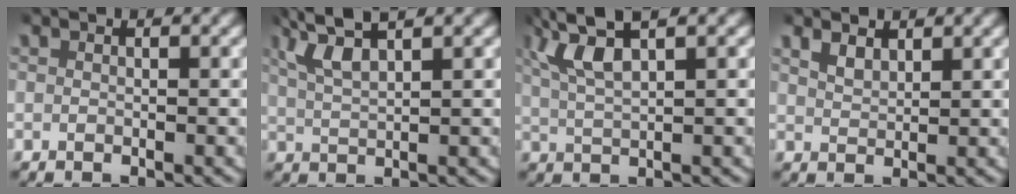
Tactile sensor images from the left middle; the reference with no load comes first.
{"total": 3.9, "force": [2.4, 1.2, 2.8], "torque": [-0.062, 0.003, 0.042]}
{"total": 4.8, "force": [2.2, 1.8, 3.9], "torque": [-0.088, 0.004, 0.040]}
{"total": 2.0, "force": [1.6, 1.0, 0.9], "torque": [-0.017, -0.003, 0.033]}